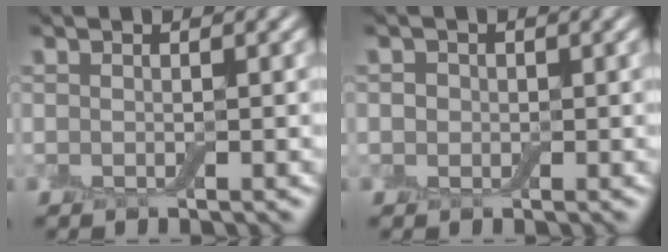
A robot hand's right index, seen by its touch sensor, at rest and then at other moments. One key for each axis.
{"total": 1.2, "fx": 0.2, "fy": 1.1, "fz": 0.2, "tx": 0.000, "ty": 0.001, "tz": -0.003}